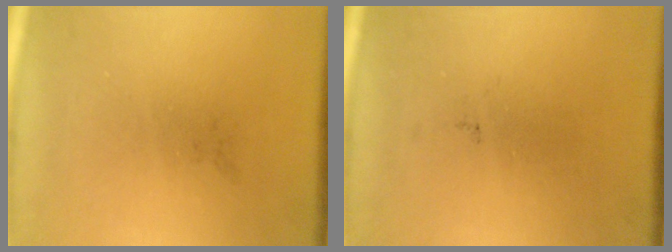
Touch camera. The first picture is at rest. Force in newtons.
{"total": 0.0}